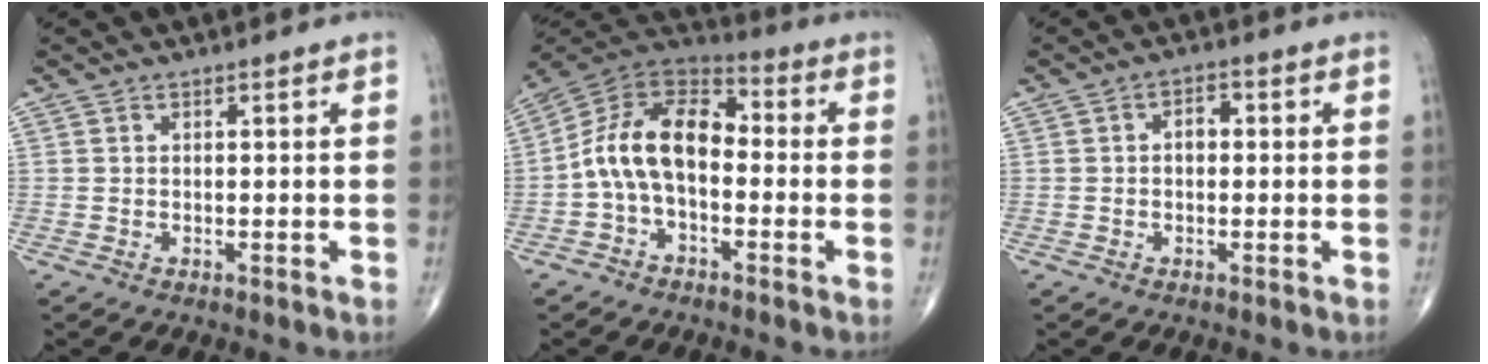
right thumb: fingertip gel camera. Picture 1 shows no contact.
{"total": 13.3, "force": [-1.7, 8.1, 10.4], "torque": [-0.173, 0.051, -0.044]}
{"total": 2.9, "force": [0.1, 1.8, 2.2], "torque": [-0.021, 0.012, -0.004]}